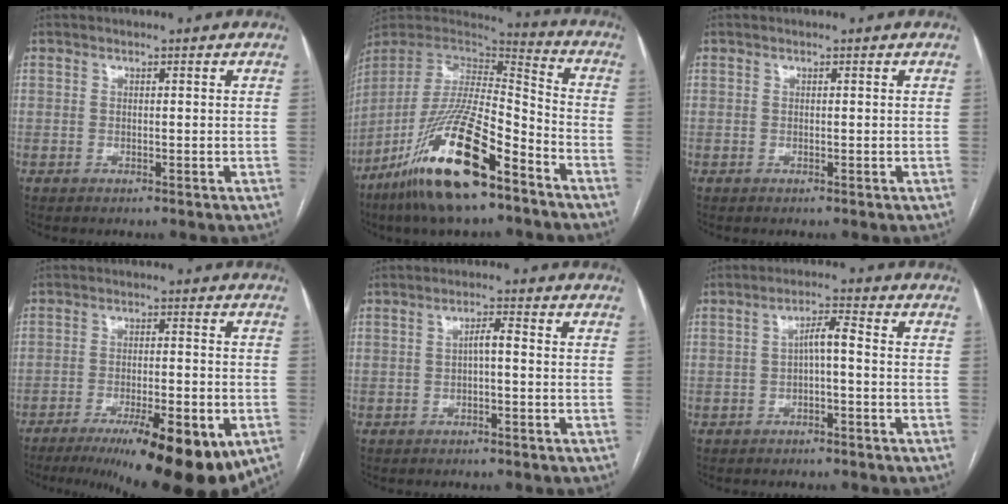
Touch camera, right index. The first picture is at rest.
{"total": 22.7, "force": [-14.0, 4.9, 17.2], "torque": [-0.347, -0.035, -0.257]}
{"total": 0.0}
{"total": 16.8, "force": [-9.2, 3.5, 13.7], "torque": [-0.162, -0.022, -0.137]}
{"total": 2.4, "force": [-0.2, 0.5, 2.3], "torque": [-0.041, 0.007, -0.002]}
{"total": 3.6, "force": [-0.4, 0.7, 3.5], "torque": [-0.061, 0.015, -0.004]}